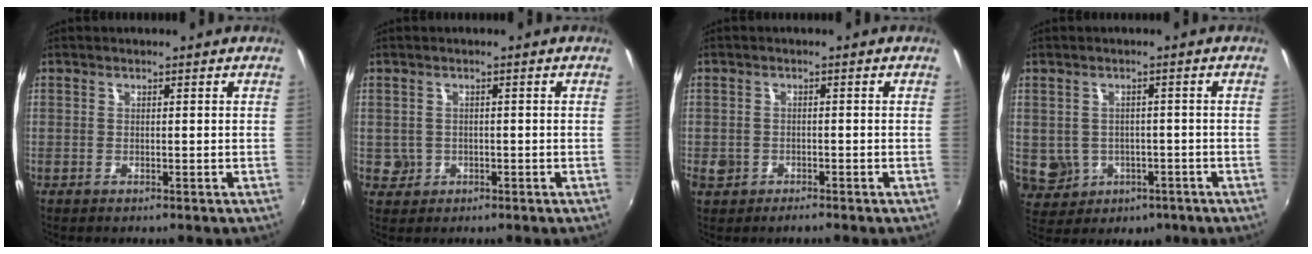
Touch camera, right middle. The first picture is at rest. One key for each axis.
{"total": 2.7, "fx": -0.3, "fy": 2.6, "fz": 0.4, "tx": -0.009, "ty": -0.001, "tz": -0.001}
{"total": 2.7, "fx": -0.6, "fy": 2.6, "fz": 0.5, "tx": -0.013, "ty": -0.003, "tz": -0.007}
{"total": 7.7, "fx": -1.8, "fy": 7.0, "fz": 2.6, "tx": -0.075, "ty": 0.001, "tz": -0.003}